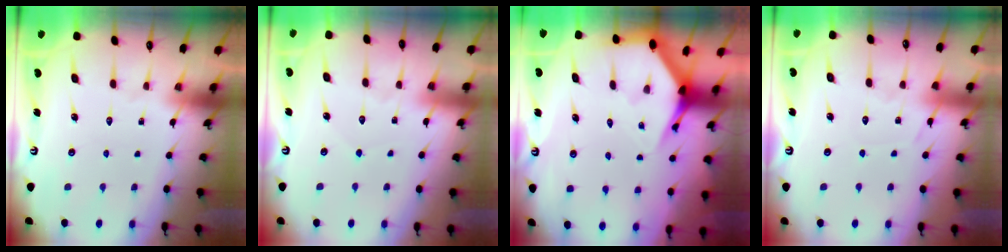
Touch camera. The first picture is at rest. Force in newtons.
{"total": 3.6, "press": 3.6, "slide": 0.4}
{"total": 4.3, "press": 4.3, "slide": 0.3}
{"total": 6.4, "press": 6.4, "slide": 0.8}